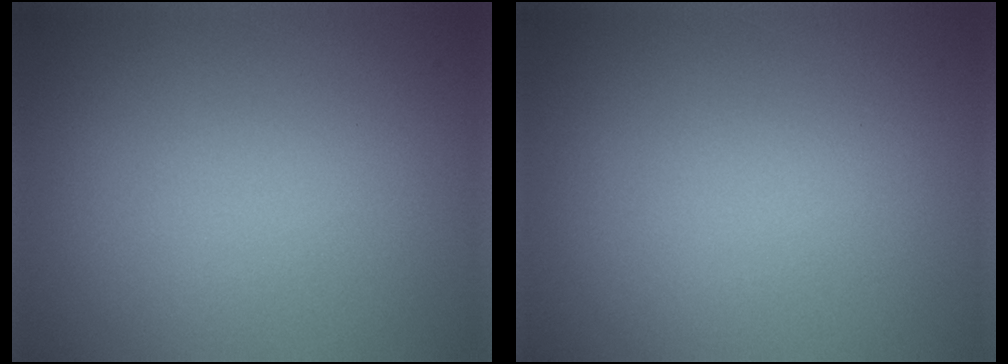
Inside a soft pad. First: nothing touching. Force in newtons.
{"total": 0.0}